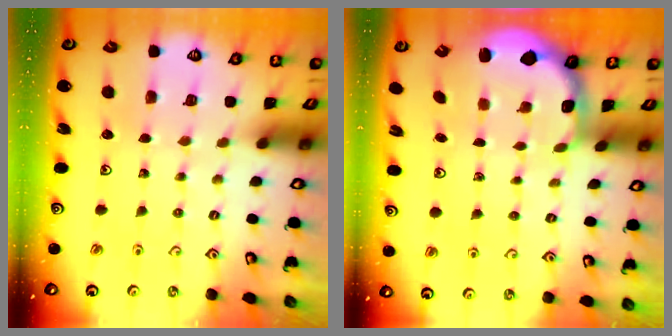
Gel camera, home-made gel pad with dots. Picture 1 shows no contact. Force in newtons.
{"total": 2.4, "press": 1.2, "slide": 2.1}